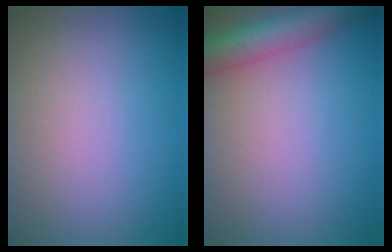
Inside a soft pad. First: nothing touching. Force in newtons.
{"total": 5.7, "press": 5.7, "slide": 0.2}